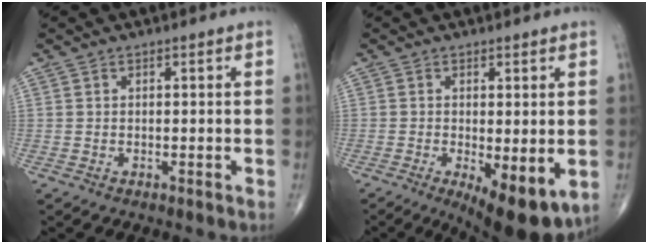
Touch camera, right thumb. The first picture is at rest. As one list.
[{"total": 10.4, "force": [-2.9, 3.5, 9.3], "torque": [-0.125, -0.023, -0.034]}]